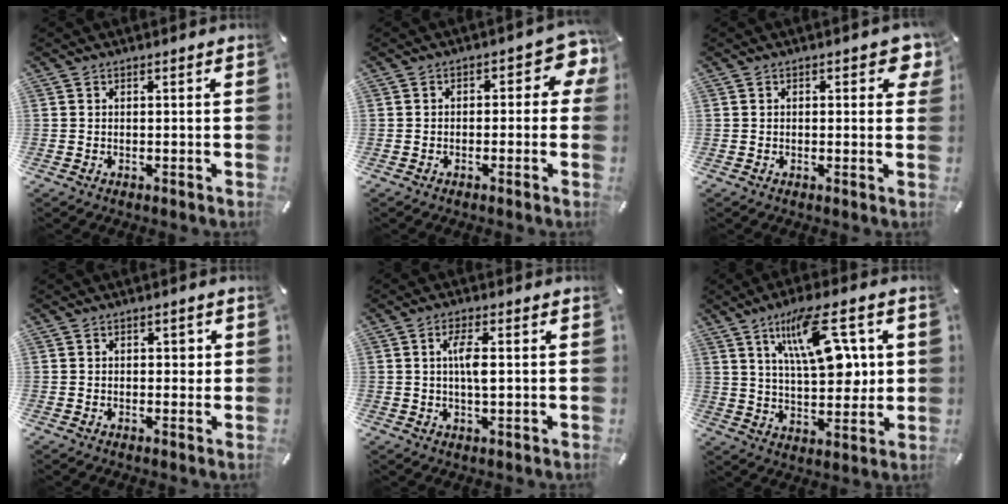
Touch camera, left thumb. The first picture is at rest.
{"total": 5.6, "force": [0.3, 3.2, 4.5], "torque": [-0.054, 0.000, -0.003]}
{"total": 3.6, "force": [1.1, 1.7, 2.9], "torque": [-0.037, -0.002, 0.013]}
{"total": 1.8, "force": [0.2, 1.2, 1.2], "torque": [-0.008, 0.001, -0.003]}
{"total": 5.0, "force": [0.7, 1.3, 4.8], "torque": [-0.101, -0.002, 0.006]}
{"total": 16.9, "force": [7.2, 7.2, 13.5], "torque": [-0.210, -0.013, 0.117]}